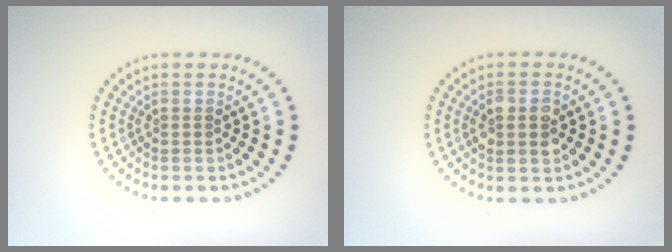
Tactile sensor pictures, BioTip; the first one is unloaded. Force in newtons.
{"total": 2.4, "press": 2.4, "slide": 0.3}